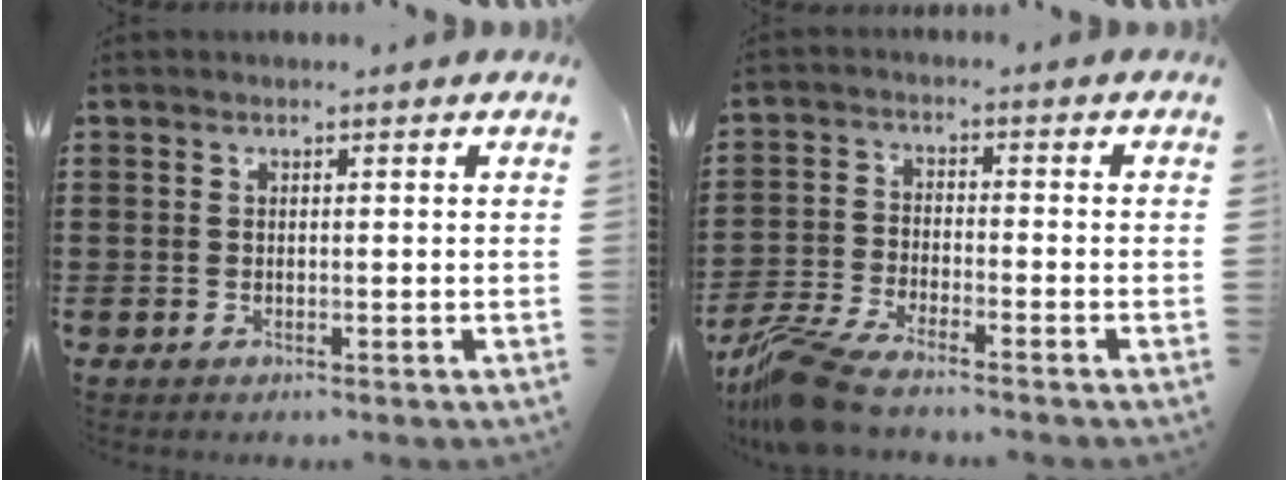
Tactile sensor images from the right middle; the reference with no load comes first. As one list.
[{"total": 7.8, "force": [-6.9, 1.2, 3.4], "torque": [-0.092, -0.001, -0.140]}]